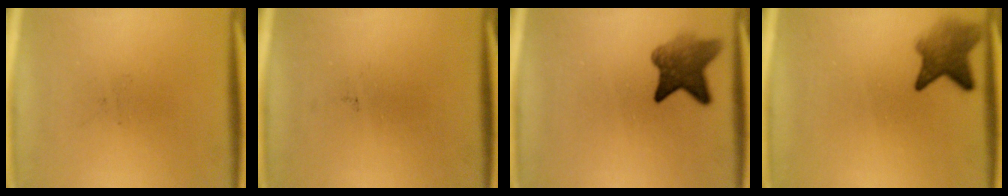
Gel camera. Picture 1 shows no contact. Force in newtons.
{"total": 0.0}
{"total": 6.2}
{"total": 5.0}